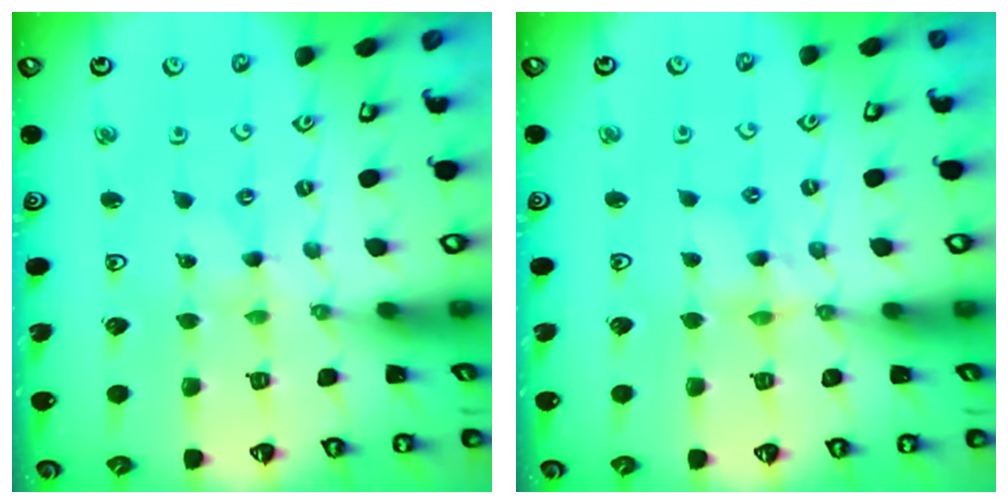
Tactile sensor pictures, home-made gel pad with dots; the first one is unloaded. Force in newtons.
{"total": 4.8, "press": 4.7, "slide": 0.3}